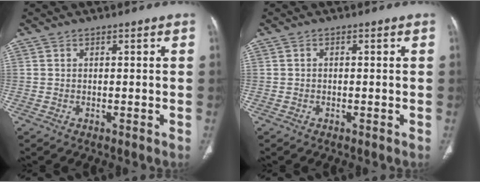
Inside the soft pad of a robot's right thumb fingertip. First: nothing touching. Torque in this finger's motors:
{"motor_torque": [-0.46, 0.31, 0.05, 0.36, 0.03]}